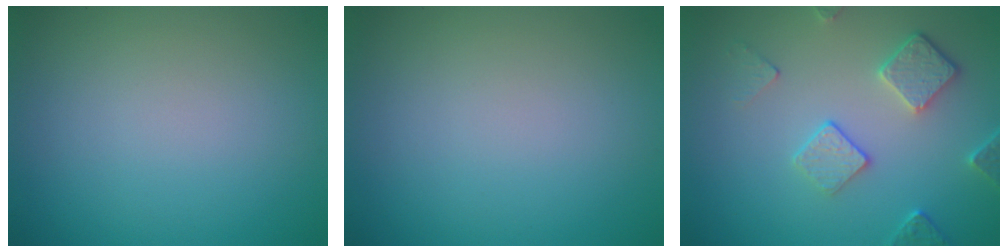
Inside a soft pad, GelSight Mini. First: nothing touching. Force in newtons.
{"total": 0.0}
{"total": 3.8, "press": 3.1, "slide": 2.1}